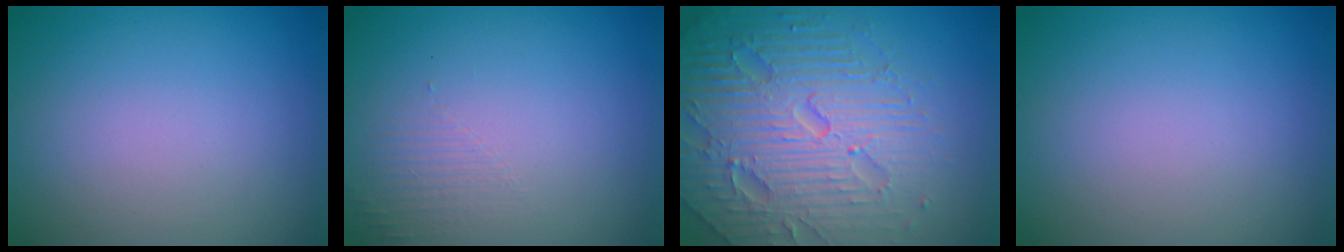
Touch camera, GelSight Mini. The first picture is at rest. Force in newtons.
{"total": 1.3, "press": 0.1, "slide": 1.3}
{"total": 7.4, "press": 7.3, "slide": 1.5}
{"total": 0.0}